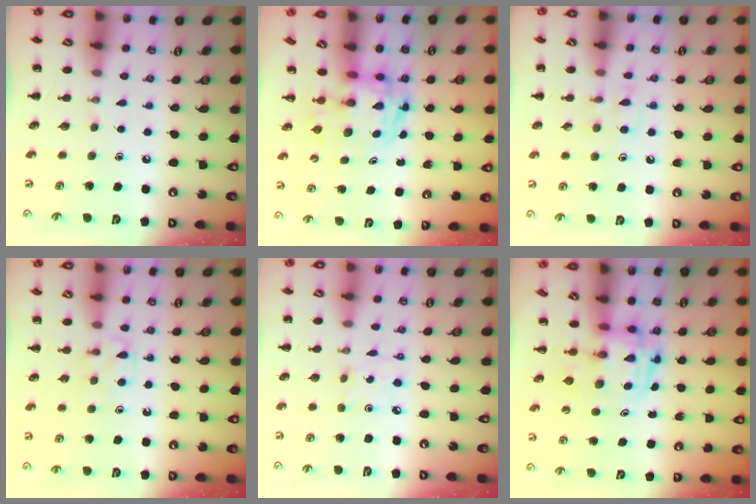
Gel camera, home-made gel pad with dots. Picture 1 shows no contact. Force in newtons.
{"total": 2.8, "press": 2.7, "slide": 0.5}
{"total": 6.6, "press": 6.4, "slide": 1.8}
{"total": 5.4, "press": 5.2, "slide": 1.5}
{"total": 2.5, "press": 2.3, "slide": 0.9}
{"total": 3.1, "press": 3.1, "slide": 0.5}